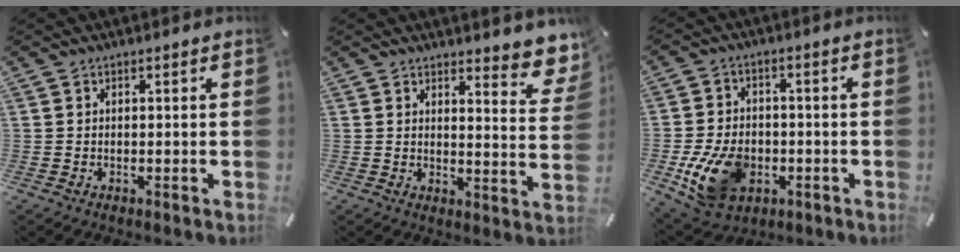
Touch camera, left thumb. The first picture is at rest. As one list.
[{"total": 7.7, "force": [6.1, 2.9, 3.8], "torque": [-0.035, -0.053, 0.104]}, {"total": 13.2, "force": [-3.7, 9.6, 8.3], "torque": [-0.180, 0.009, -0.062]}]